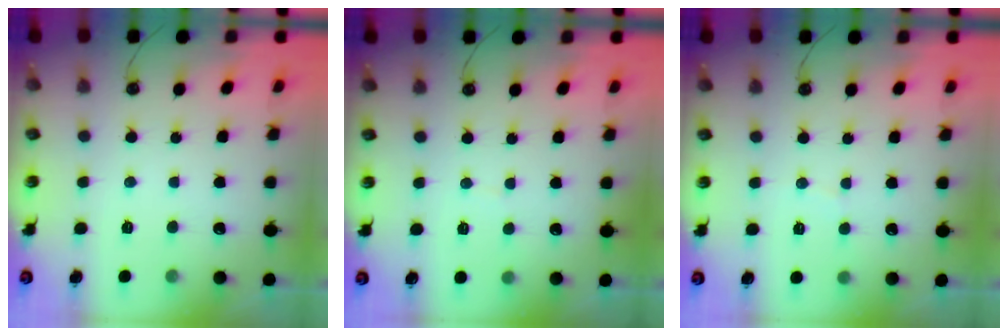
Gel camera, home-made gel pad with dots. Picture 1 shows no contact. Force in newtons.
{"total": 2.3, "press": 2.3, "slide": 0.3}
{"total": 3.0, "press": 2.9, "slide": 0.3}